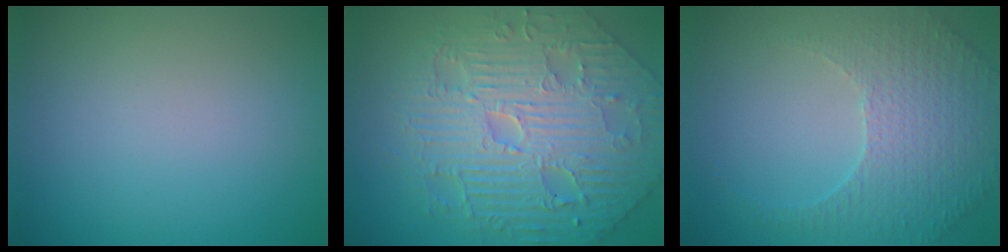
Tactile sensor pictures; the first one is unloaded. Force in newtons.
{"total": 8.9, "press": 6.8, "slide": 5.7}
{"total": 5.2, "press": 3.6, "slide": 3.7}